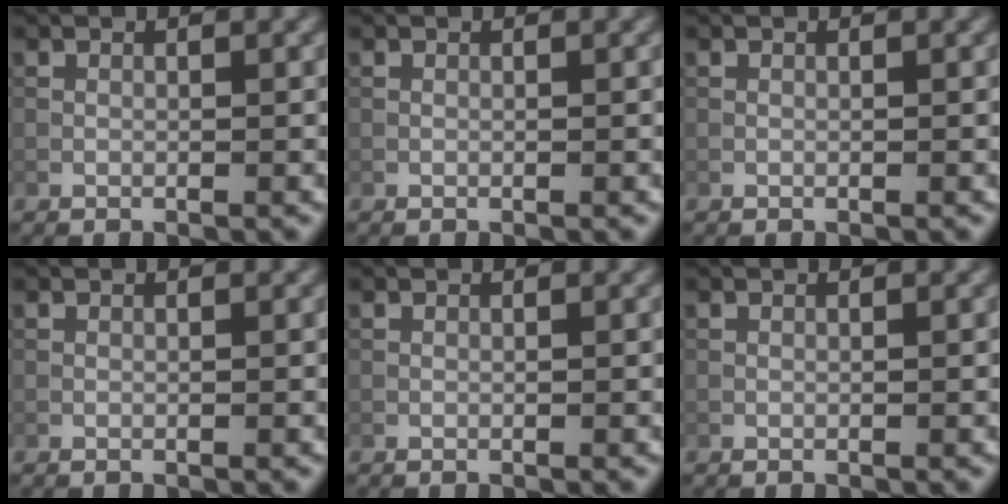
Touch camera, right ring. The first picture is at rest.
{"total": 0.0}
{"total": 0.0}
{"total": 0.0}
{"total": 0.0}
{"total": 0.0}